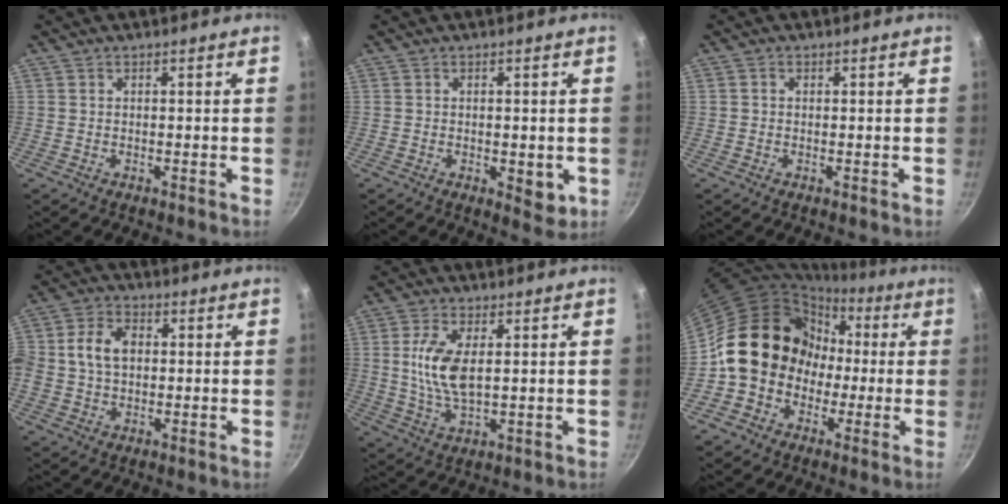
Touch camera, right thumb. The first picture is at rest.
{"total": 4.8, "force": [-0.9, 2.5, 4.0], "torque": [-0.049, -0.009, -0.008]}
{"total": 0.6, "force": [0.0, 0.5, 0.2], "torque": [-0.003, 0.004, 0.000]}
{"total": 8.3, "force": [0.6, 6.0, 5.7], "torque": [-0.097, 0.017, -0.003]}
{"total": 9.1, "force": [1.4, 4.3, 7.9], "torque": [-0.156, -0.004, 0.028]}
{"total": 15.5, "force": [-1.0, 13.6, 7.3], "torque": [-0.064, 0.054, -0.021]}